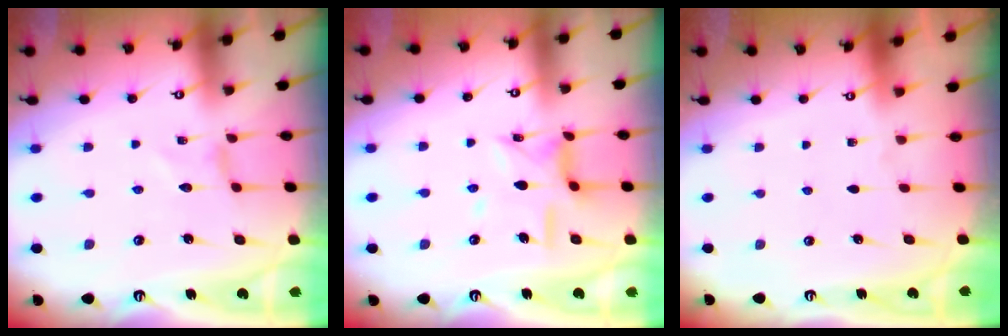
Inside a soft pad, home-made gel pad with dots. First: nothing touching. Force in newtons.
{"total": 10.9, "press": 10.8, "slide": 0.9}
{"total": 0.0}